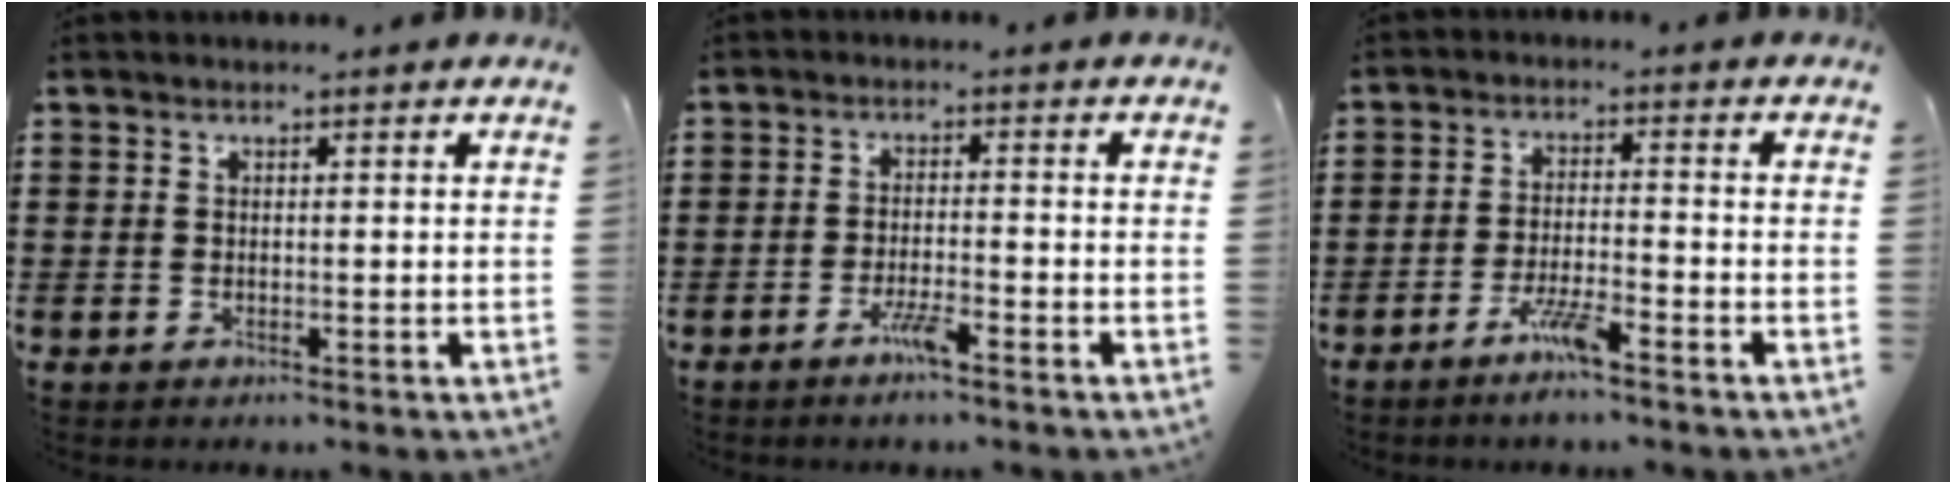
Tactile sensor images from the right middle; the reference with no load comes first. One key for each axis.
{"total": 3.5, "fx": -2.4, "fy": 0.2, "fz": 2.6, "tx": -0.058, "ty": -0.005, "tz": -0.045}
{"total": 4.8, "fx": -3.3, "fy": 0.4, "fz": 3.4, "tx": -0.078, "ty": -0.008, "tz": -0.062}